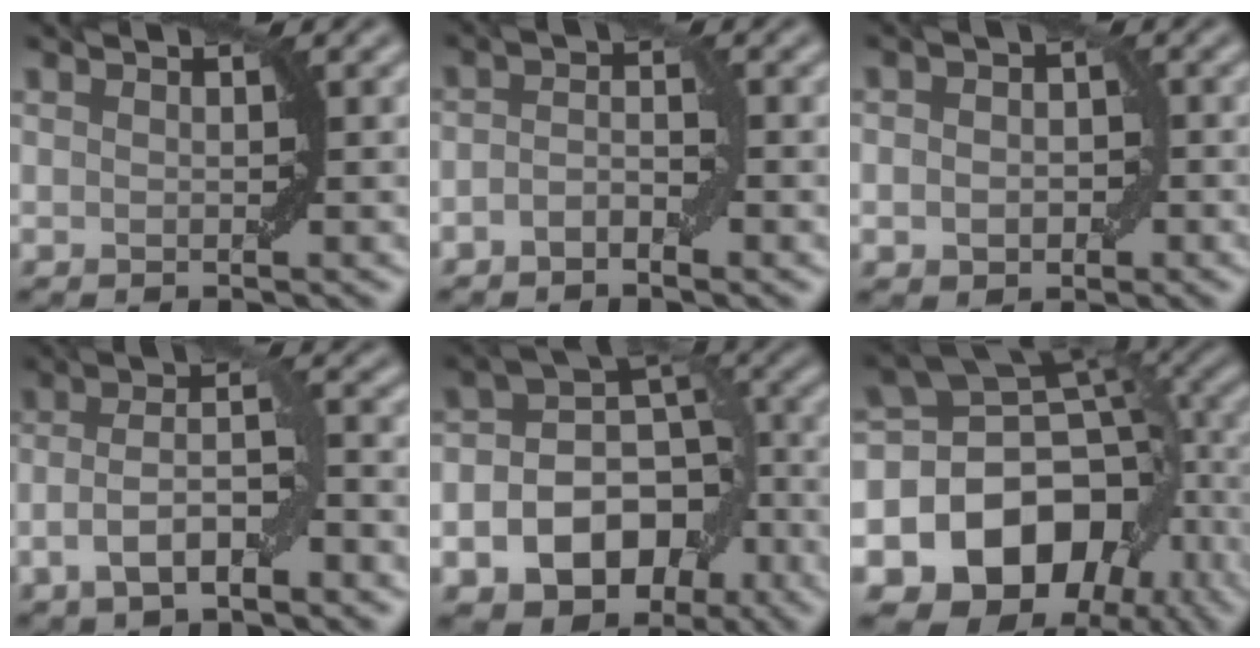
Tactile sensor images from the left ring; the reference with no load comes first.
{"total": 1.9, "force": [-1.0, 0.8, 1.4], "torque": [-0.028, 0.006, -0.023]}
{"total": 3.3, "force": [-0.5, 2.5, 2.1], "torque": [-0.013, 0.000, -0.015]}
{"total": 5.9, "force": [-2.4, 2.3, 4.9], "torque": [-0.086, 0.012, -0.049]}
{"total": 12.1, "force": [-5.3, 9.0, 6.1], "torque": [-0.081, -0.013, -0.088]}
{"total": 15.1, "force": [-5.4, 10.7, 9.1], "torque": [-0.148, -0.017, -0.088]}